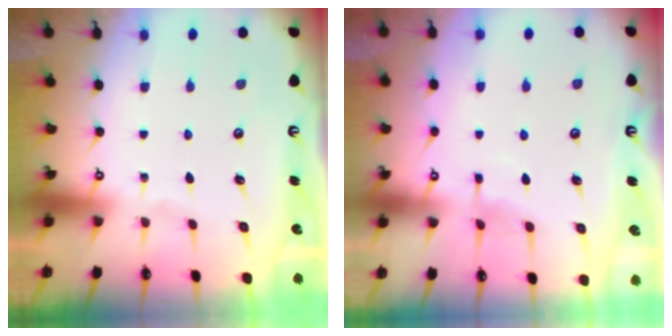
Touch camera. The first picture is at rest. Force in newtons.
{"total": 6.1, "press": 6.1, "slide": 0.8}